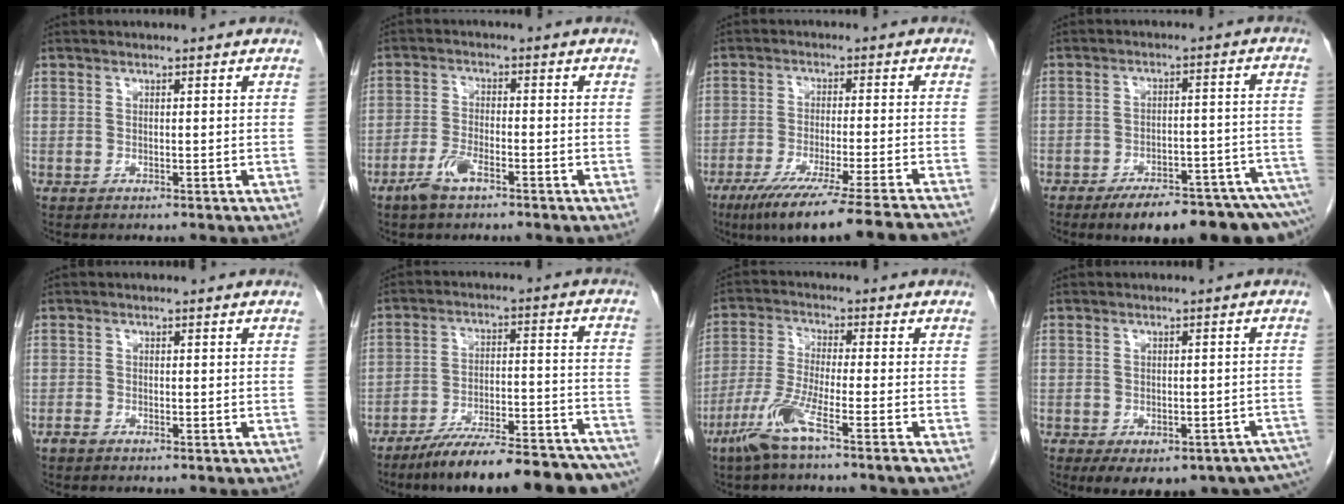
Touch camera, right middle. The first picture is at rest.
{"total": 4.1, "force": [-2.8, 1.0, 2.8], "torque": [-0.063, -0.001, -0.054]}
{"total": 20.3, "force": [-17.1, -1.0, 10.8], "torque": [-0.113, -0.060, -0.246]}
{"total": 16.5, "force": [-13.5, 2.5, 9.1], "torque": [-0.059, 0.021, -0.176]}
{"total": 0.9, "force": [-0.7, 0.3, 0.4], "torque": [-0.014, -0.001, -0.015]}
{"total": 23.1, "force": [-20.0, 2.6, 11.3], "torque": [-0.107, 0.014, -0.284]}
{"total": 7.9, "force": [-4.8, -0.6, 6.2], "torque": [-0.132, -0.015, -0.099]}
{"total": 17.9, "force": [-12.9, 8.2, 9.4], "torque": [-0.108, 0.006, -0.140]}